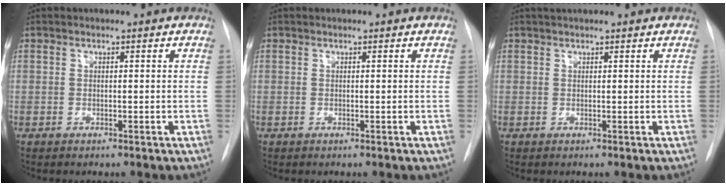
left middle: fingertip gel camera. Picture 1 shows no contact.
{"total": 0.0}
{"total": 2.5, "force": [2.2, 0.3, 1.2], "torque": [-0.019, 0.022, 0.035]}